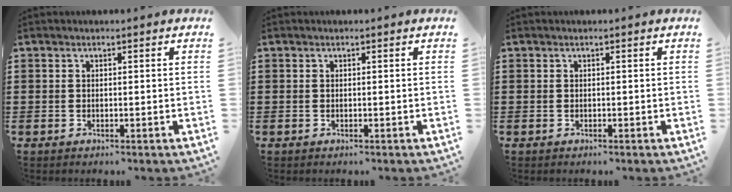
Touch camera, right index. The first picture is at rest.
{"total": 0.0}
{"total": 0.0}